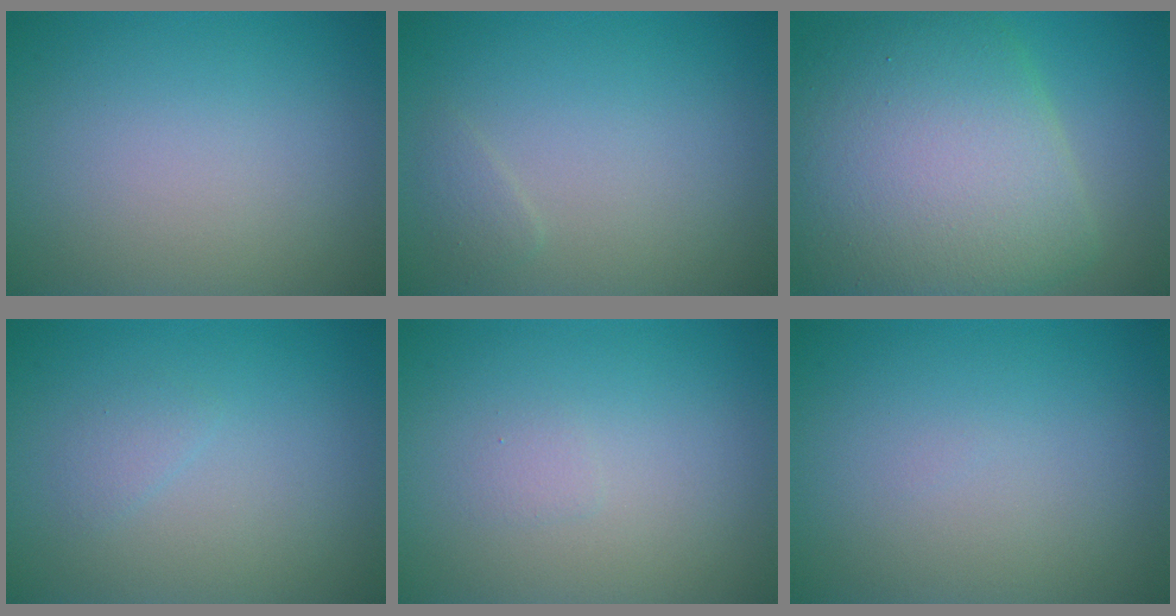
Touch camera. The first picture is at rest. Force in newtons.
{"total": 0.9, "press": 0.9, "slide": 0.0}
{"total": 12.1, "press": 12.1, "slide": 0.2}
{"total": 0.9, "press": 0.9, "slide": 0.0}
{"total": 0.6, "press": 0.6, "slide": 0.1}
{"total": 0.0}